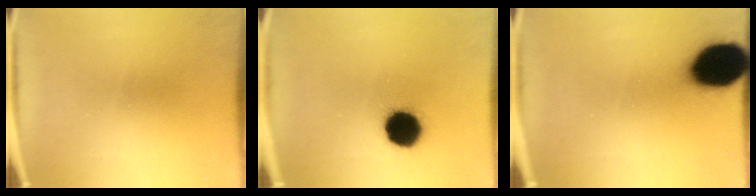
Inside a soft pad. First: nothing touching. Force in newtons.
{"total": 12.1}
{"total": 18.4}